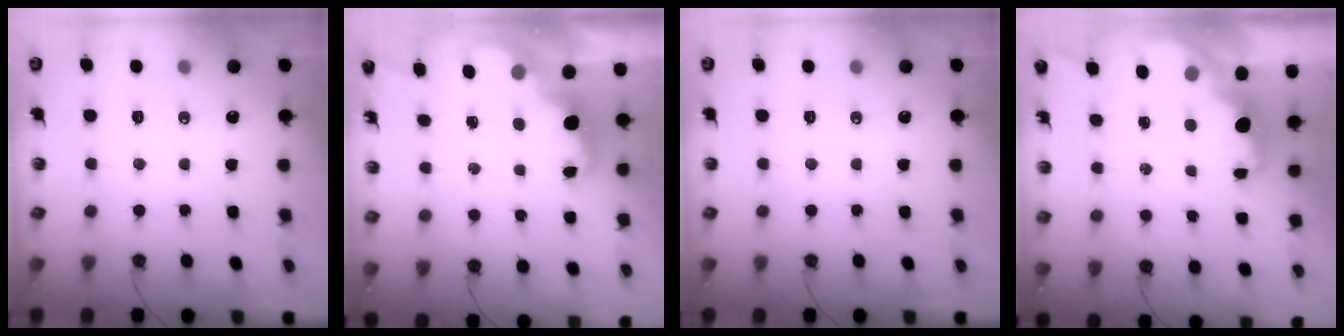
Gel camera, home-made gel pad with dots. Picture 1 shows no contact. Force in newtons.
{"total": 2.2, "press": 2.2, "slide": 0.5}
{"total": 0.0}
{"total": 2.2, "press": 2.0, "slide": 0.8}